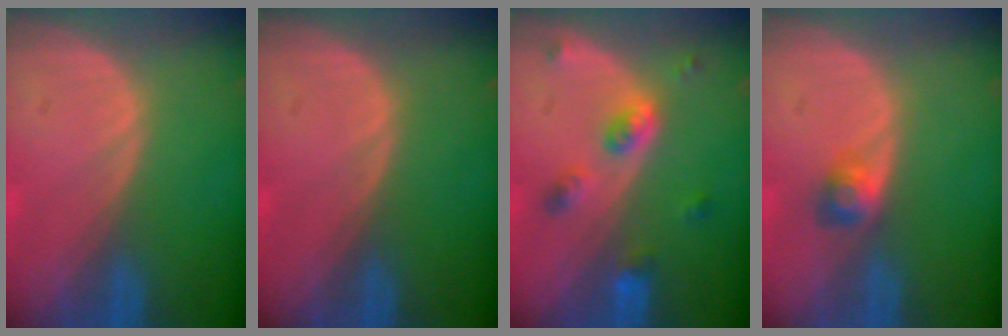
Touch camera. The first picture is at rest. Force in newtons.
{"total": 0.0}
{"total": 5.1, "press": 4.5, "slide": 2.3}
{"total": 2.4, "press": 2.3, "slide": 0.9}